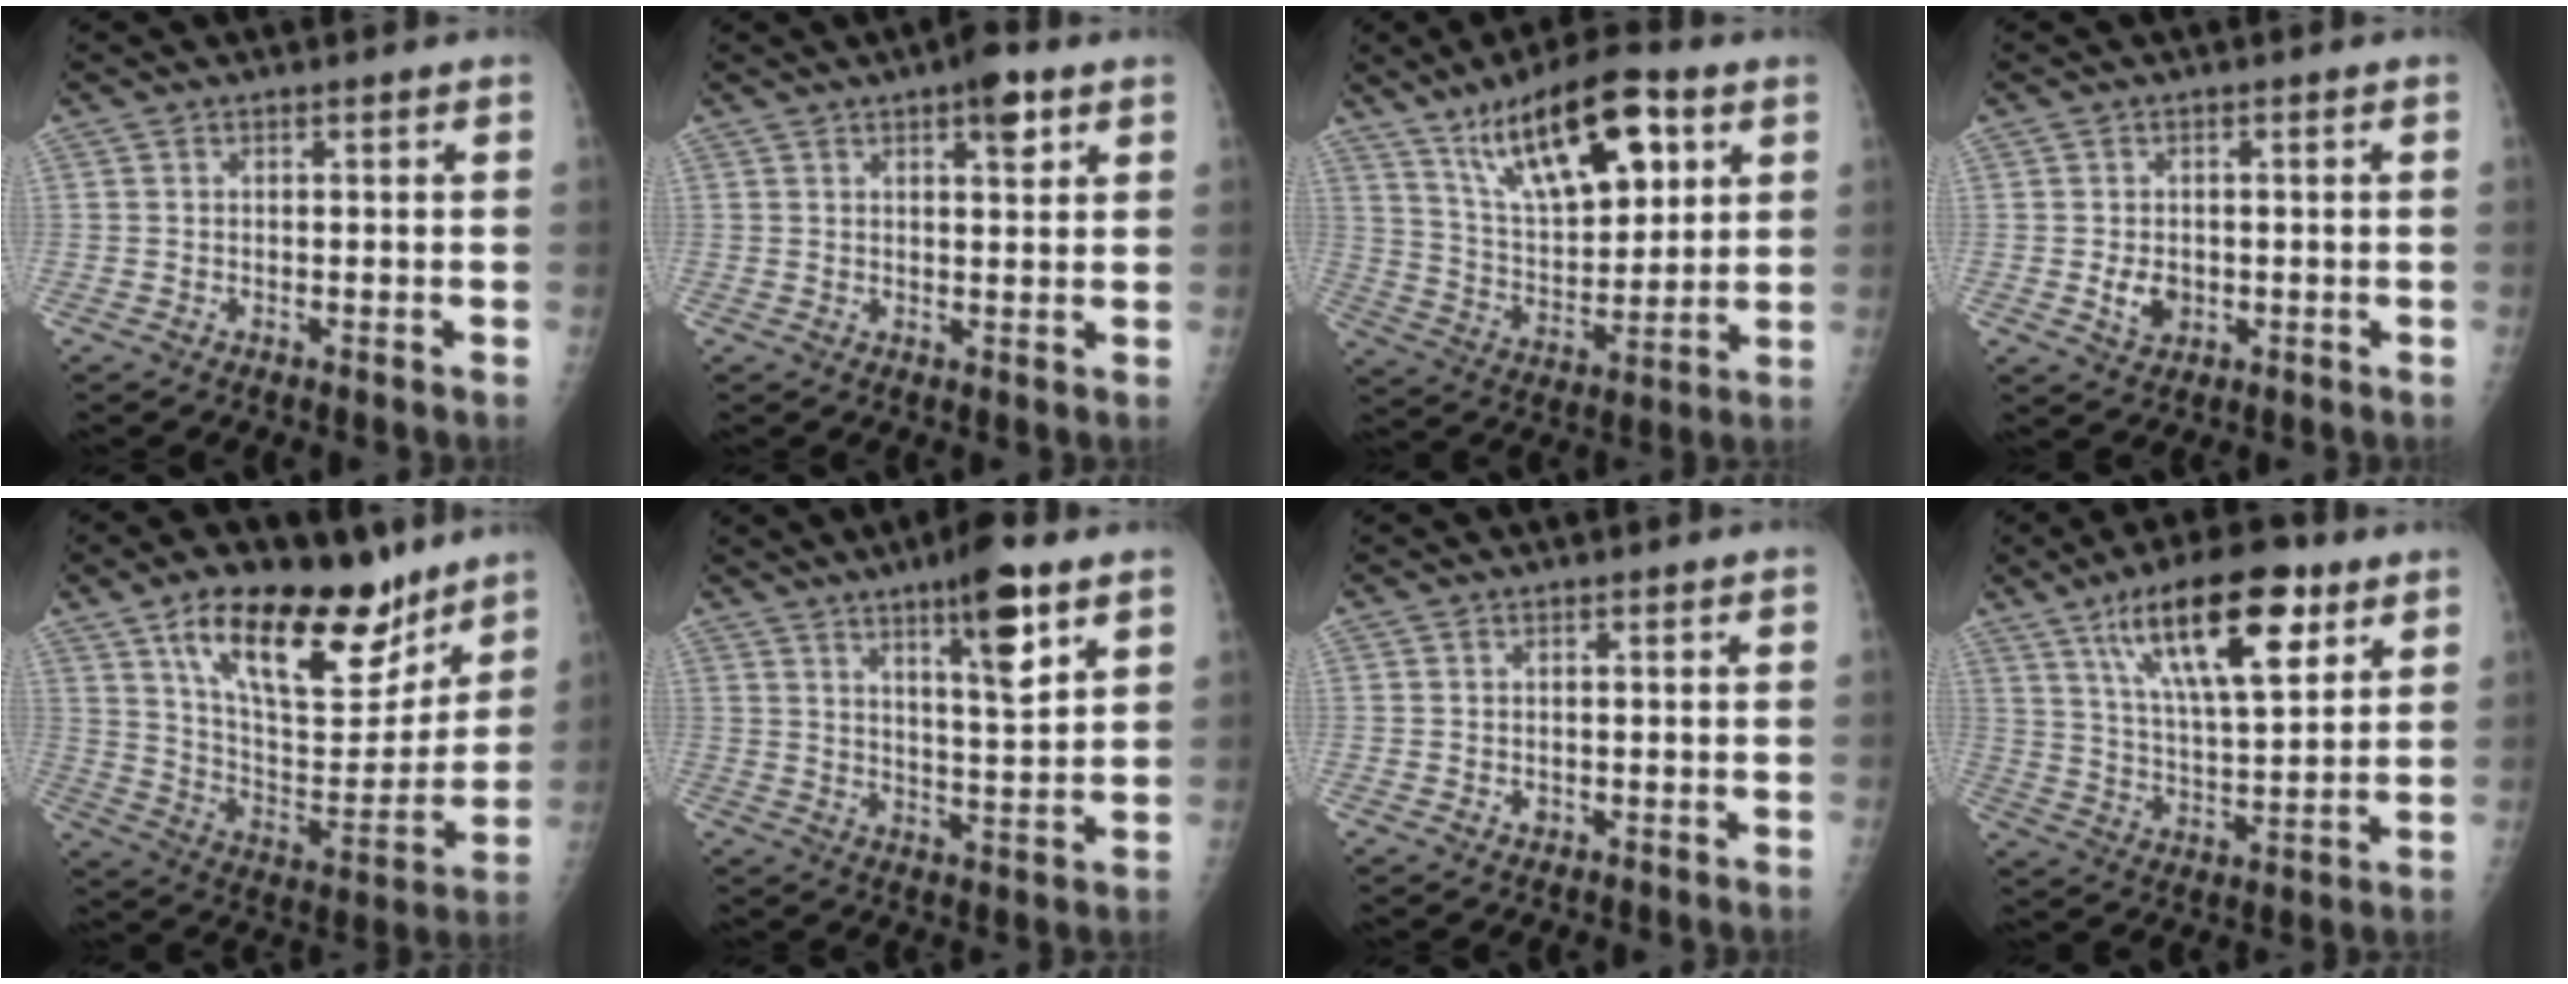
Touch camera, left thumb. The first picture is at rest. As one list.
[{"total": 5.0, "force": [2.8, 1.7, 3.8], "torque": [-0.041, -0.010, 0.035]}, {"total": 19.5, "force": [9.8, 8.2, 14.7], "torque": [-0.197, -0.038, 0.173]}, {"total": 3.8, "force": [-0.5, 2.9, 2.4], "torque": [-0.028, -0.001, 0.000]}, {"total": 24.8, "force": [15.5, 10.8, 16.1], "torque": [-0.206, -0.059, 0.257]}, {"total": 11.1, "force": [6.3, 2.2, 8.8], "torque": [-0.126, -0.039, 0.098]}, {"total": 0.7, "force": [-0.1, 0.6, 0.3], "torque": [-0.002, 0.000, 0.000]}, {"total": 19.1, "force": [10.0, 6.8, 14.7], "torque": [-0.213, -0.035, 0.172]}]